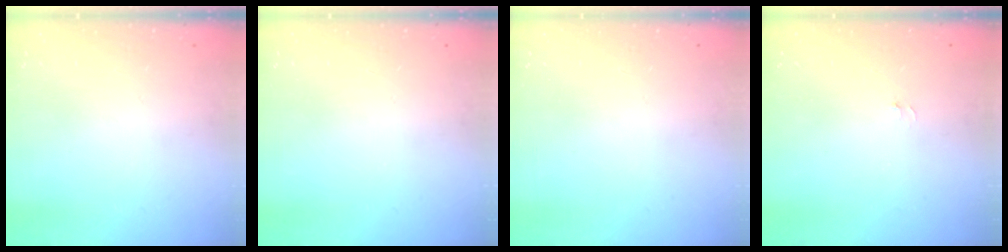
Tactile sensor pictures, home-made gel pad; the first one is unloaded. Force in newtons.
{"total": 0.0}
{"total": 0.0}
{"total": 2.8, "press": 2.8, "slide": 0.3}